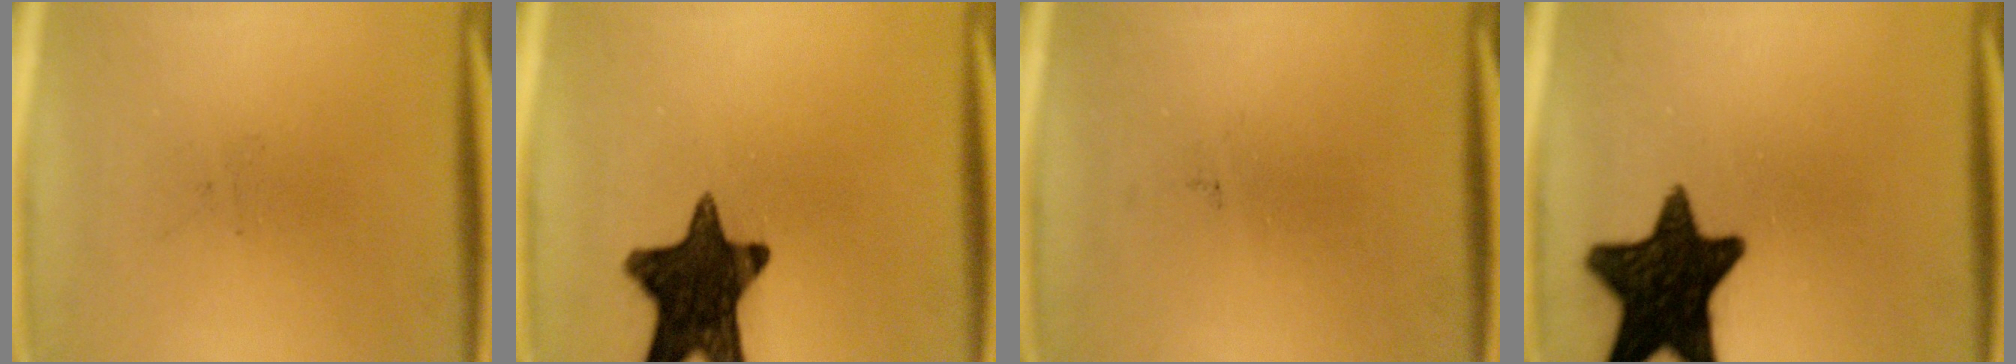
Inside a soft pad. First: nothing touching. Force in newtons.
{"total": 15.2}
{"total": 0.0}
{"total": 16.7}